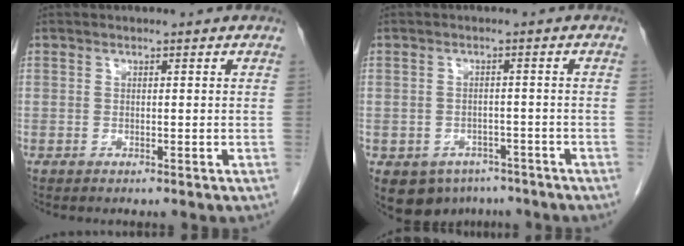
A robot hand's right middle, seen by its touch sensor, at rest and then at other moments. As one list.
[{"total": 7.5, "force": [-5.1, 5.3, 1.9], "torque": [-0.028, 0.007, -0.064]}]